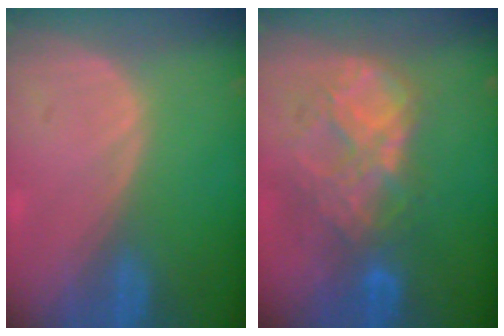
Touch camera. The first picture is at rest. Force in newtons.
{"total": 9.0, "press": 7.7, "slide": 4.7}